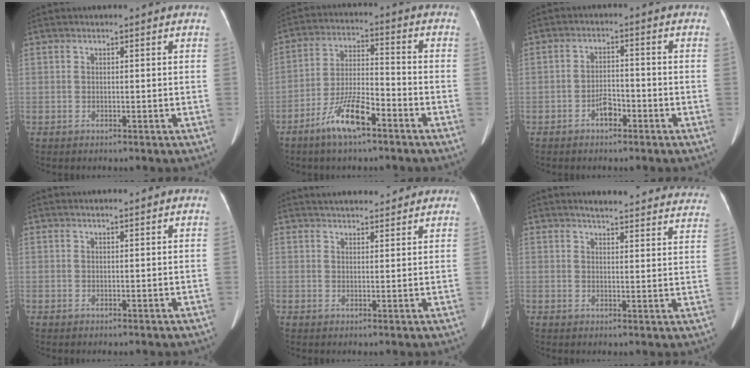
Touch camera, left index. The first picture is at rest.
{"total": 9.1, "force": [-5.7, 1.9, 6.8], "torque": [-0.140, -0.004, -0.107]}
{"total": 3.1, "force": [-1.9, 1.4, 2.0], "torque": [-0.036, 0.007, -0.035]}
{"total": 1.4, "force": [1.3, -0.1, 0.6], "torque": [-0.009, 0.013, 0.025]}
{"total": 7.9, "force": [7.3, 1.9, 2.3], "torque": [-0.029, 0.020, 0.095]}
{"total": 22.3, "force": [21.0, 3.6, 6.5], "torque": [-0.072, -0.050, 0.231]}